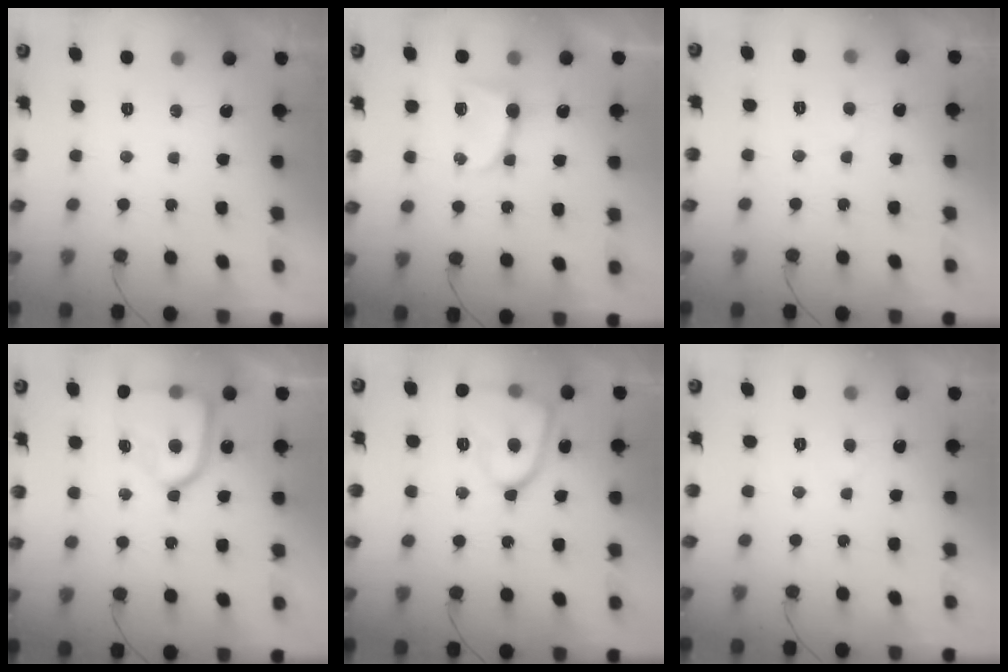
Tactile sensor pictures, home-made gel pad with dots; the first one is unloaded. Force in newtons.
{"total": 7.2, "press": 7.1, "slide": 0.7}
{"total": 3.7, "press": 3.7, "slide": 0.3}
{"total": 15.2, "press": 15.1, "slide": 1.5}
{"total": 13.5, "press": 13.5, "slide": 1.5}
{"total": 2.4, "press": 2.4, "slide": 0.2}